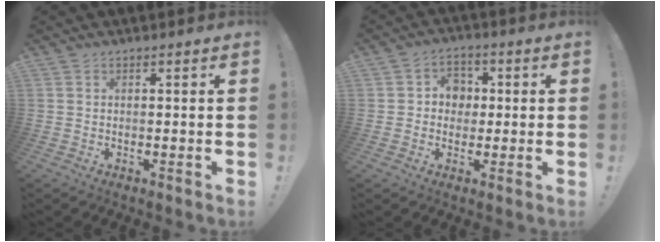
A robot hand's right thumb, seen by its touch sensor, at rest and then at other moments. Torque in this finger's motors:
{"motor_torque": [0.40, 1.18, 0.26, -0.25, 0.14]}